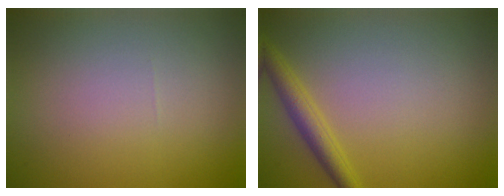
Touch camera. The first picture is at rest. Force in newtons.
{"total": 2.5, "press": 2.5, "slide": 0.1}